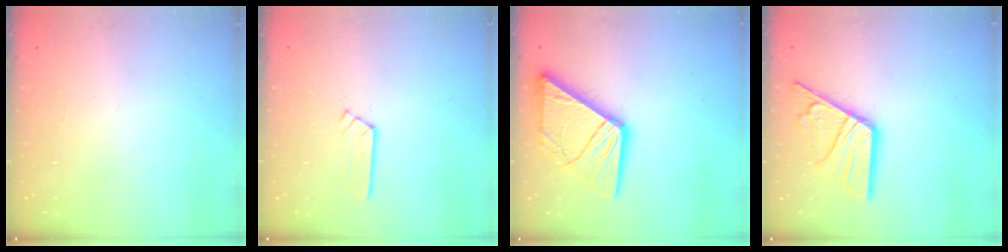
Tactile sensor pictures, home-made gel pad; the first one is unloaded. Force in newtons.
{"total": 3.4, "press": 3.4, "slide": 0.4}
{"total": 15.2, "press": 15.1, "slide": 1.5}
{"total": 13.2, "press": 13.1, "slide": 1.4}